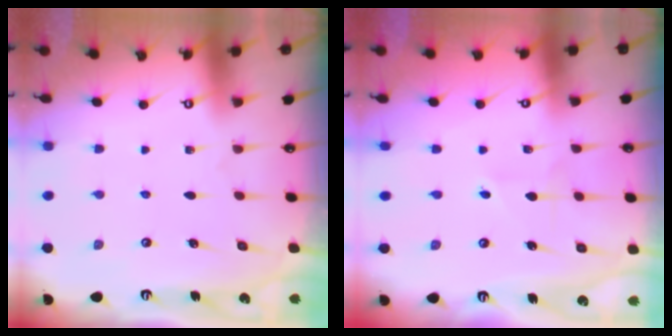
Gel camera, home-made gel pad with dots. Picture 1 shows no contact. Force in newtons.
{"total": 2.4, "press": 2.4, "slide": 0.2}